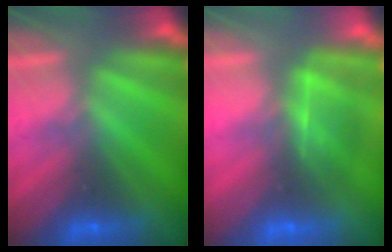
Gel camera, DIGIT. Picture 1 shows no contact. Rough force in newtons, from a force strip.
{"total": 4.9}